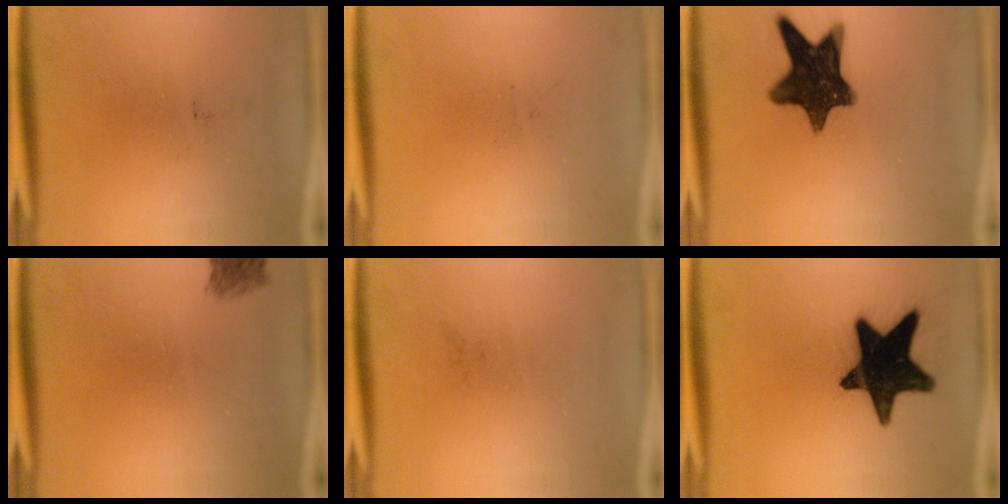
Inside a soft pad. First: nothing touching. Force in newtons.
{"total": 0.0}
{"total": 13.1}
{"total": 2.6}
{"total": 0.0}
{"total": 19.3}